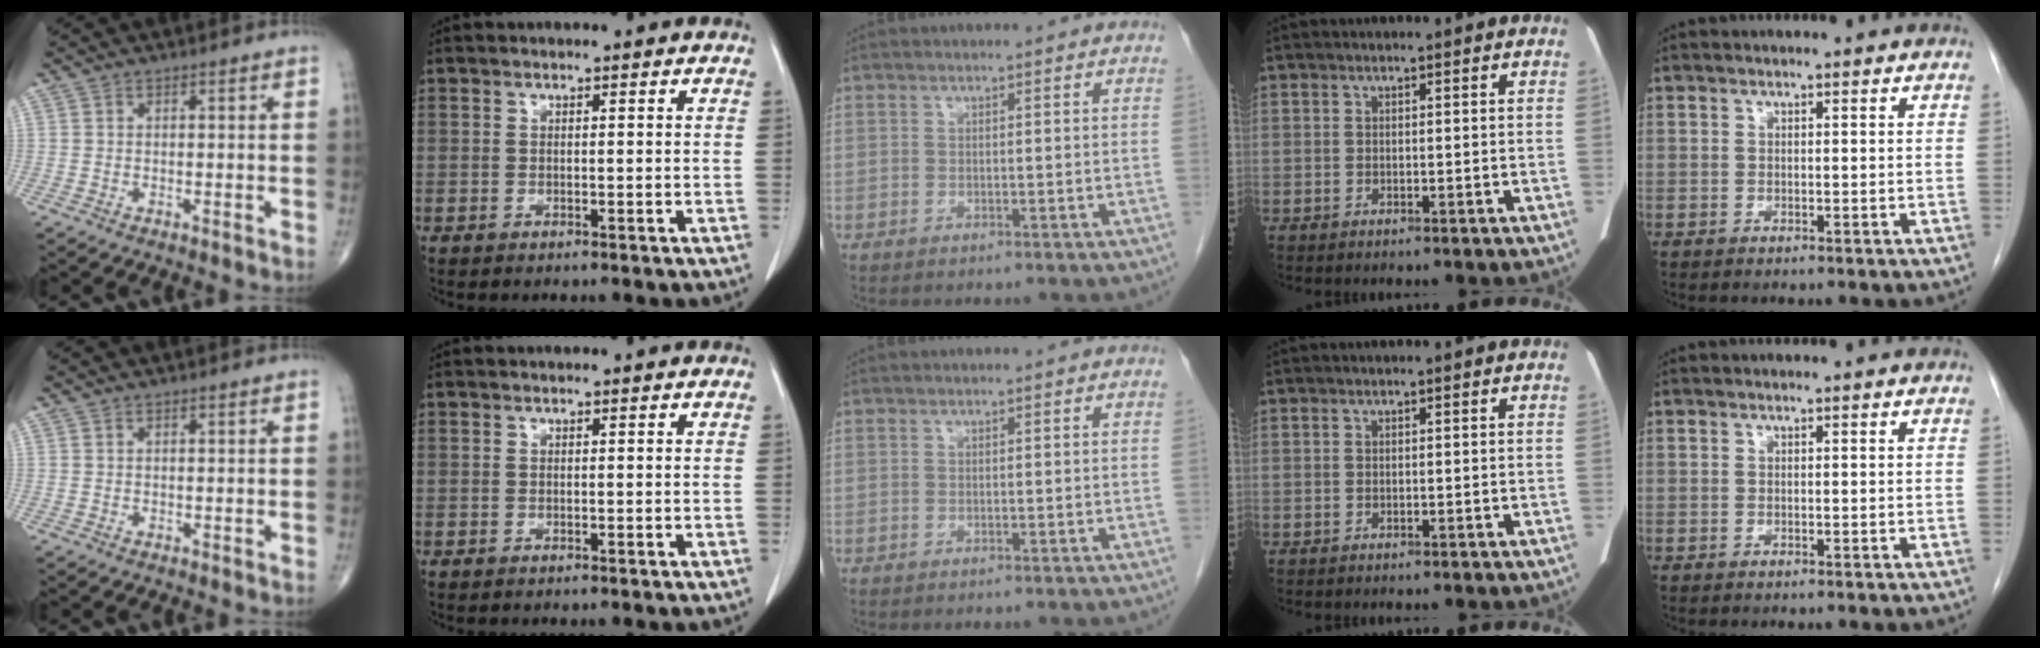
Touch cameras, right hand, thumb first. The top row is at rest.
{}